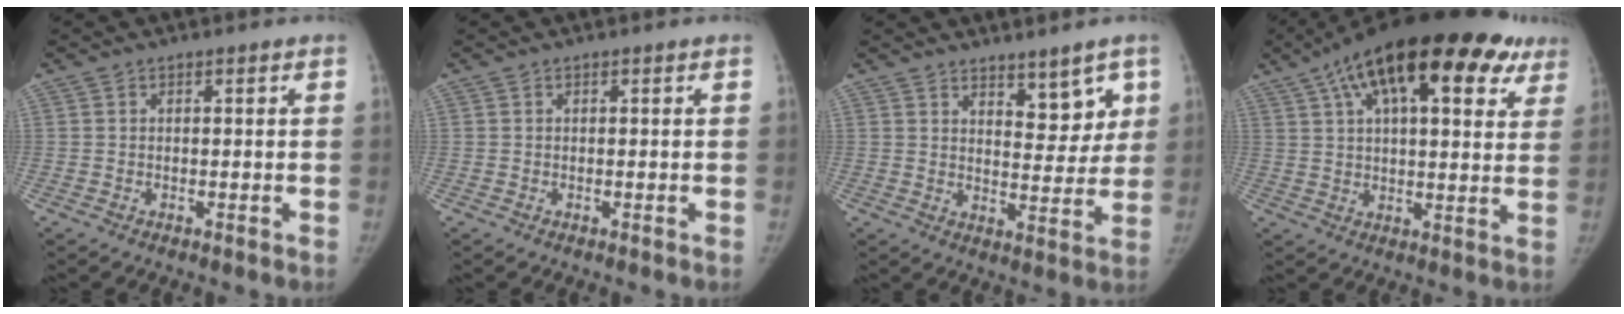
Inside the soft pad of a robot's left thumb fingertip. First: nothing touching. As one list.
[{"total": 0.0}, {"total": 7.8, "force": [4.7, 3.9, 4.9], "torque": [-0.026, -0.036, 0.071]}, {"total": 27.5, "force": [14.2, 11.9, 20.3], "torque": [-0.288, 0.023, 0.208]}]